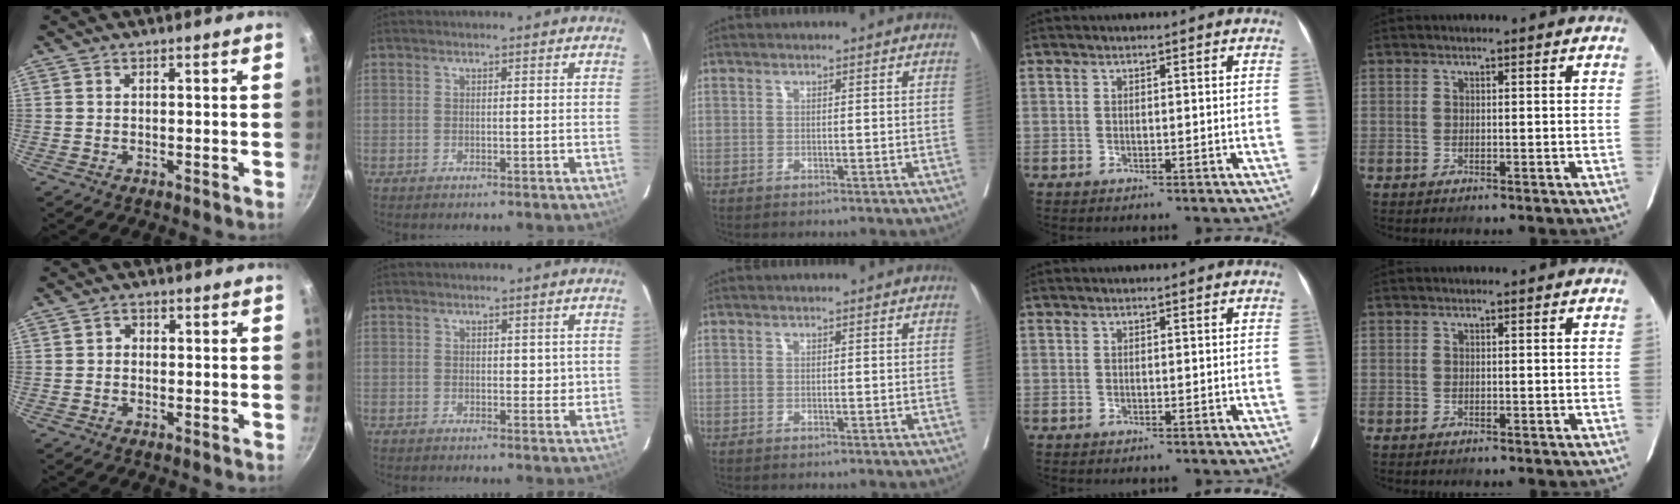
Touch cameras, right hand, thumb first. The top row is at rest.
{"thumb": {"total": 1.7, "force": [0.0, 1.5, 0.8], "torque": [-0.002, 0.005, -0.005]}, "index": {"total": 2.4, "force": [0.5, 1.5, 1.8], "torque": [-0.018, 0.000, 0.008]}}